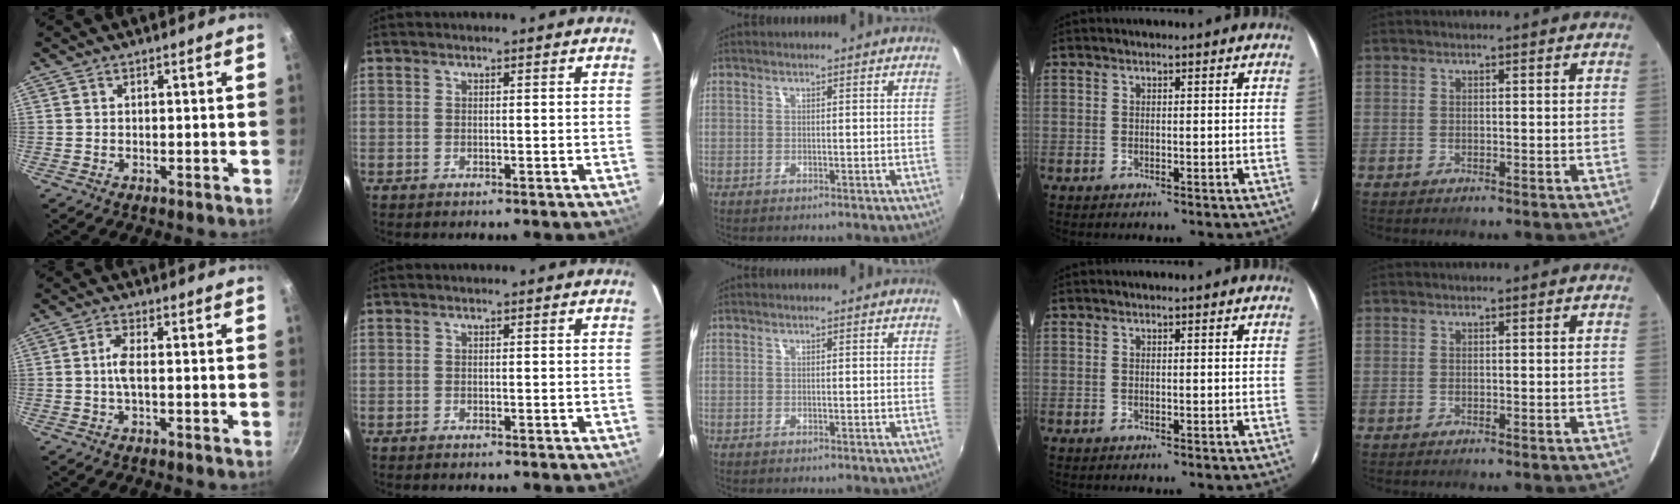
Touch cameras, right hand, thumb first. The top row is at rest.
{"thumb": {"total": 3.4, "force": [-0.2, 0.9, 3.2], "torque": [-0.076, 0.007, -0.010]}}